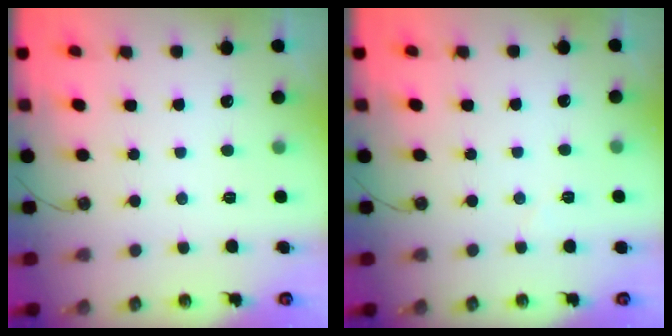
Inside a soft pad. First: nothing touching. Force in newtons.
{"total": 3.0, "press": 2.6, "slide": 1.4}